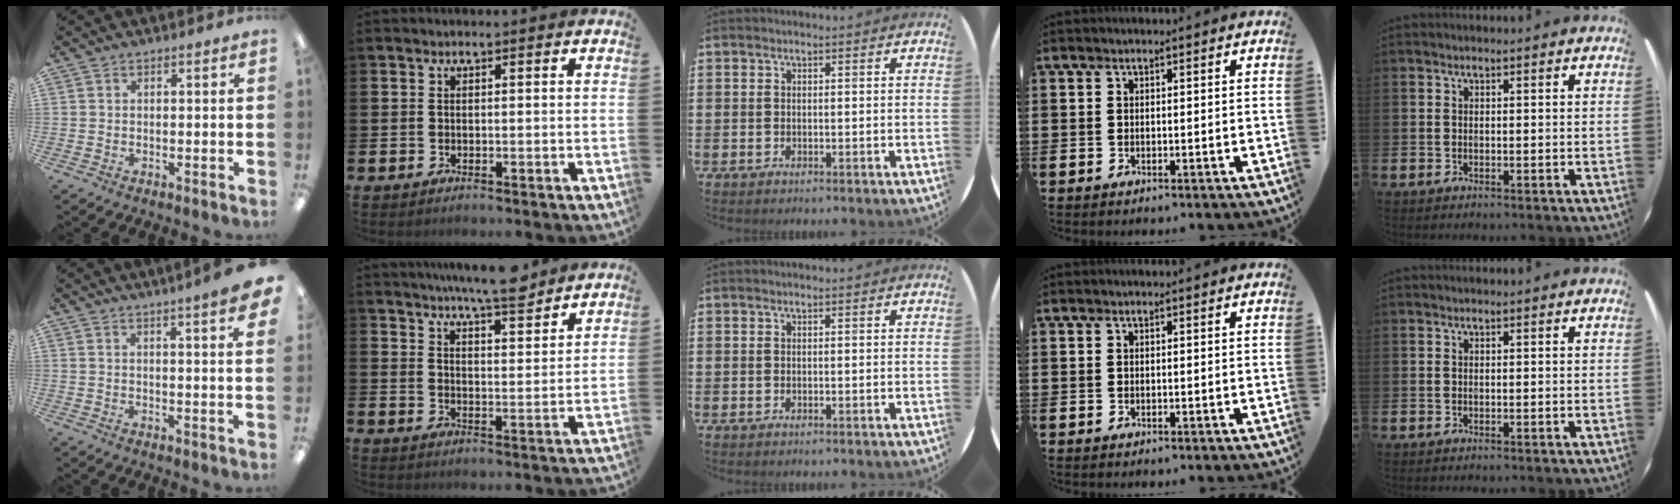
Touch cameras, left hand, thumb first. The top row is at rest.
{"thumb": {"total": 5.3, "force": [3.7, 0.1, 3.9], "torque": [-0.059, -0.016, 0.058]}, "index": {"total": 7.4, "force": [7.0, 0.4, 2.4], "torque": [-0.054, -0.033, 0.125]}}